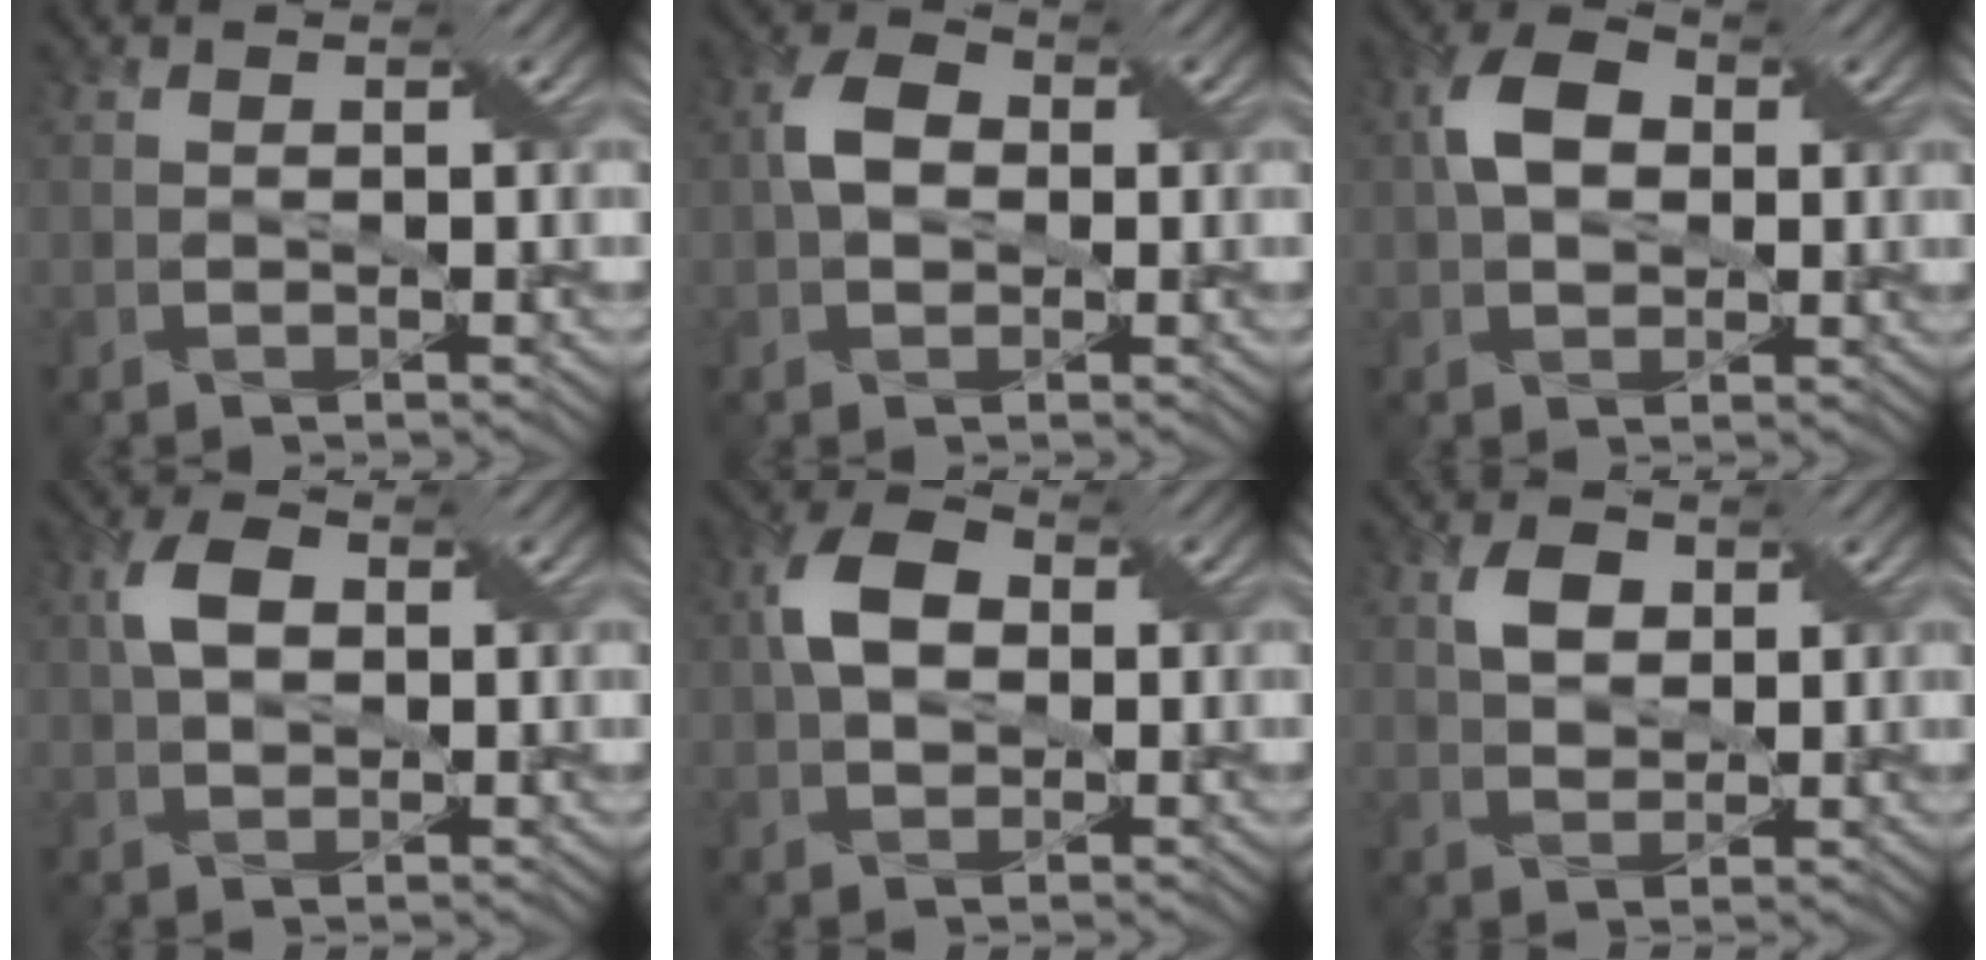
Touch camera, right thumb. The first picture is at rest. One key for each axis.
{"total": 4.7, "fx": 0.1, "fy": 3.4, "fz": 3.2, "tx": -0.065, "ty": 0.009, "tz": -0.007}
{"total": 5.9, "fx": 0.9, "fy": 4.2, "fz": 4.0, "tx": -0.086, "ty": 0.010, "tz": 0.007}
{"total": 4.8, "fx": 1.2, "fy": 3.0, "fz": 3.5, "tx": -0.073, "ty": 0.009, "tz": 0.017}
{"total": 6.5, "fx": 0.9, "fy": 4.5, "fz": 4.6, "tx": -0.099, "ty": 0.010, "tz": 0.006}
{"total": 3.7, "fx": 1.7, "fy": 2.4, "fz": 2.1, "tx": -0.041, "ty": 0.004, "tz": 0.027}